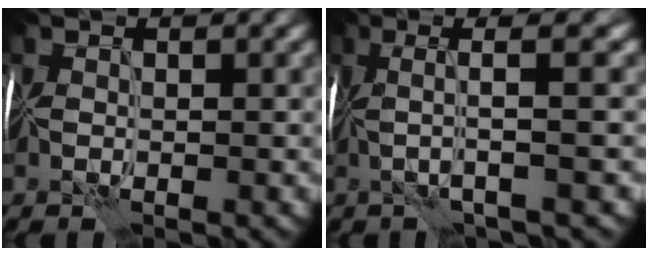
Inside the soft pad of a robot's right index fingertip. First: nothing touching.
{"total": 4.9, "force": [0.8, 0.4, 4.8], "torque": [-0.087, 0.017, 0.013]}